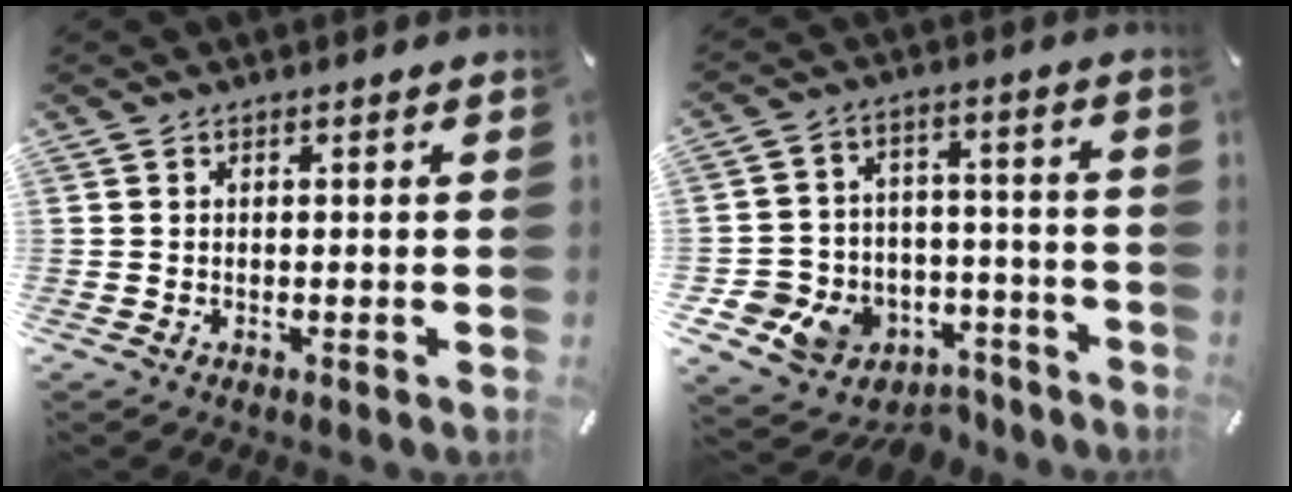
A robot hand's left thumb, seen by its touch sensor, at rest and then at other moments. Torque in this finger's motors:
{"motor_torque": [0.54, 1.68, 0.15, 0.16, 0.12]}